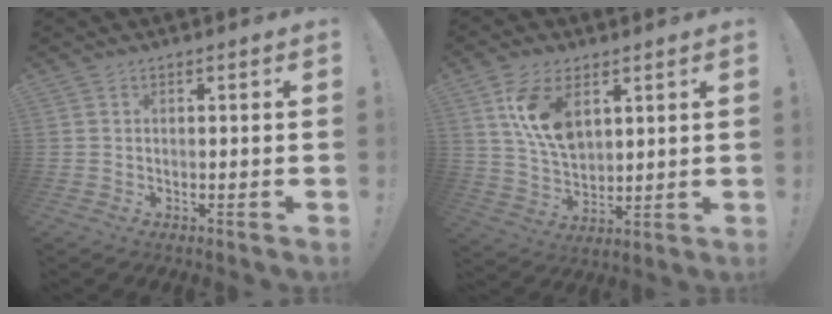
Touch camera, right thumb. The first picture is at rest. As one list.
[{"total": 12.4, "force": [5.3, 7.5, 8.3], "torque": [-0.159, -0.012, 0.100]}]